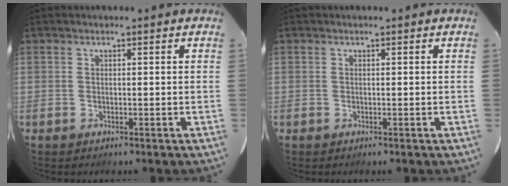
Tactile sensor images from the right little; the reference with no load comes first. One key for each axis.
{"total": 0.0}